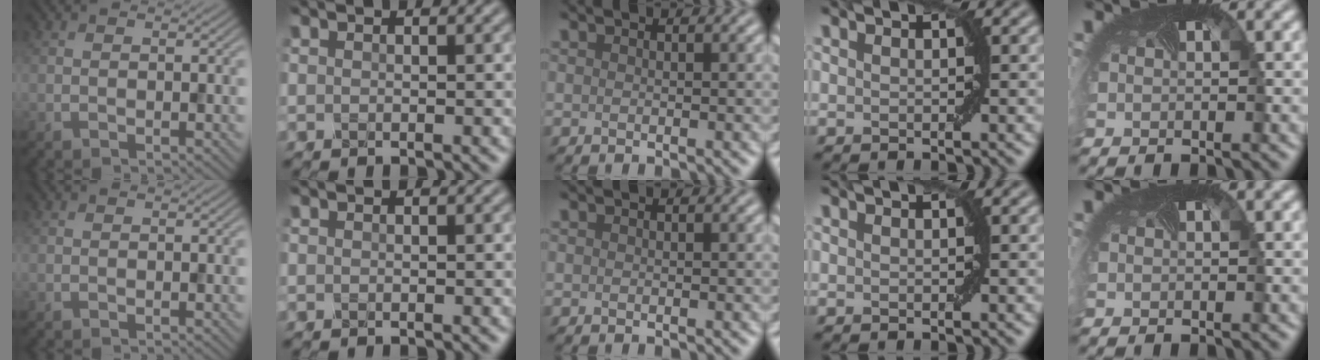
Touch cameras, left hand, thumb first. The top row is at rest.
{}